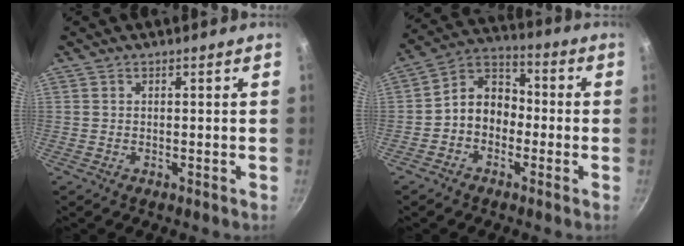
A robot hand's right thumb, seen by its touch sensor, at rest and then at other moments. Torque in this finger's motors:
{"motor_torque": [-0.37, 0.22, 0.35, 0.27, 0.10]}